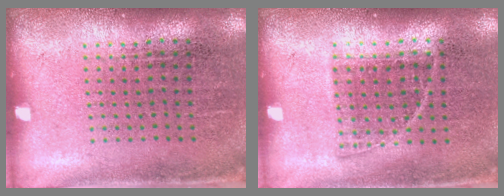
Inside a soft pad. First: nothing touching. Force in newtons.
{"total": 0.8, "press": 0.7, "slide": 0.4}